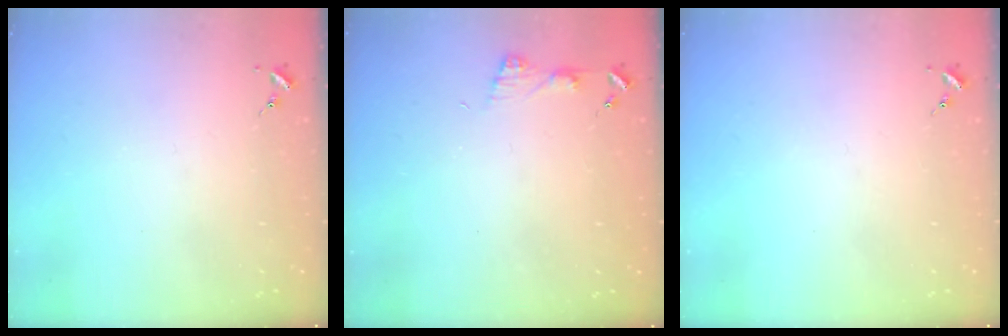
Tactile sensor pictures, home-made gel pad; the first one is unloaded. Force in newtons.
{"total": 5.4, "press": 5.4, "slide": 0.3}
{"total": 0.0}